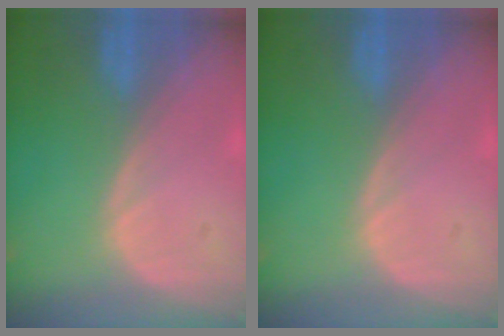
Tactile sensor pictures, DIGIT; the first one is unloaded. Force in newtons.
{"total": 0.0}